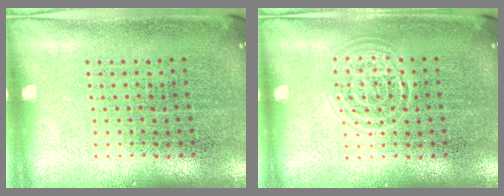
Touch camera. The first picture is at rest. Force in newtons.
{"total": 1.5, "press": 1.4, "slide": 0.1}